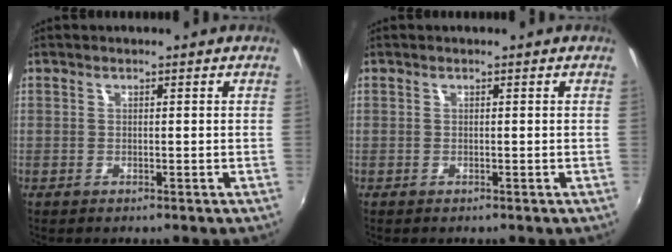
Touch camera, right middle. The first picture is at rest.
{"total": 0.0}